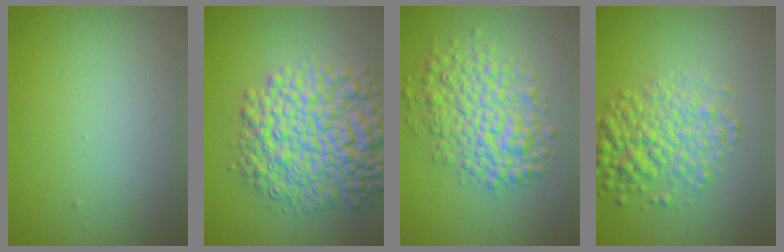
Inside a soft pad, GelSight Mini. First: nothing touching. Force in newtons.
{"total": 9.8, "press": 9.8, "slide": 0.2}
{"total": 5.9, "press": 5.9, "slide": 0.2}
{"total": 5.0, "press": 5.0, "slide": 0.1}